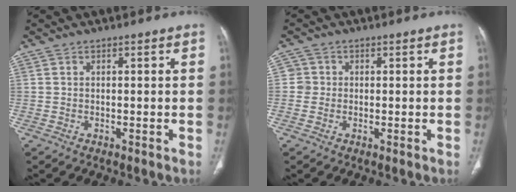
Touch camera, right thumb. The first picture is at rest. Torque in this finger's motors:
{"motor_torque": [0.00, -0.17, 0.18, 0.38, -0.01]}